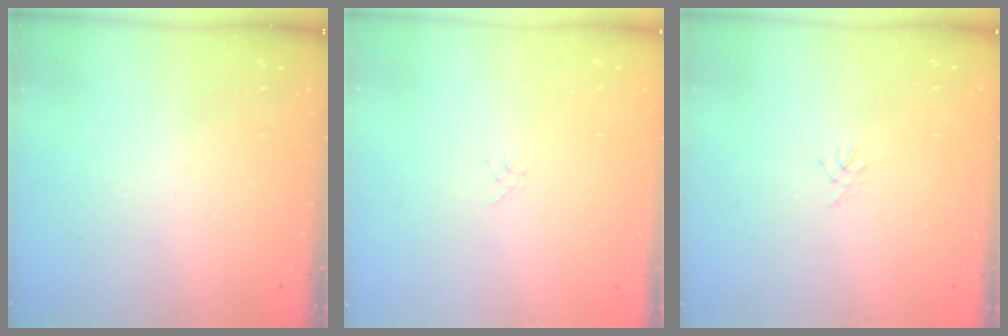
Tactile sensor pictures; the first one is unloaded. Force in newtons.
{"total": 1.3, "press": 1.2, "slide": 0.3}
{"total": 1.5, "press": 1.4, "slide": 0.4}